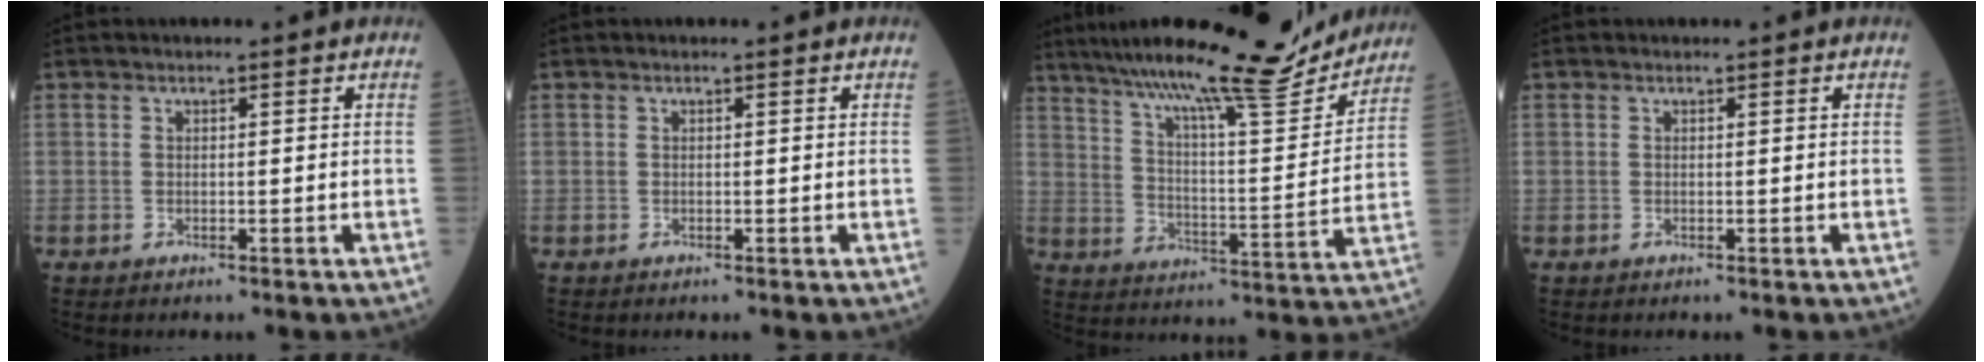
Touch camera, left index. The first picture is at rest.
{"total": 0.5, "force": [-0.5, 0.0, -0.1], "torque": [0.002, -0.005, -0.008]}
{"total": 20.9, "force": [18.3, 1.6, 9.9], "torque": [-0.170, -0.018, 0.270]}
{"total": 0.0}